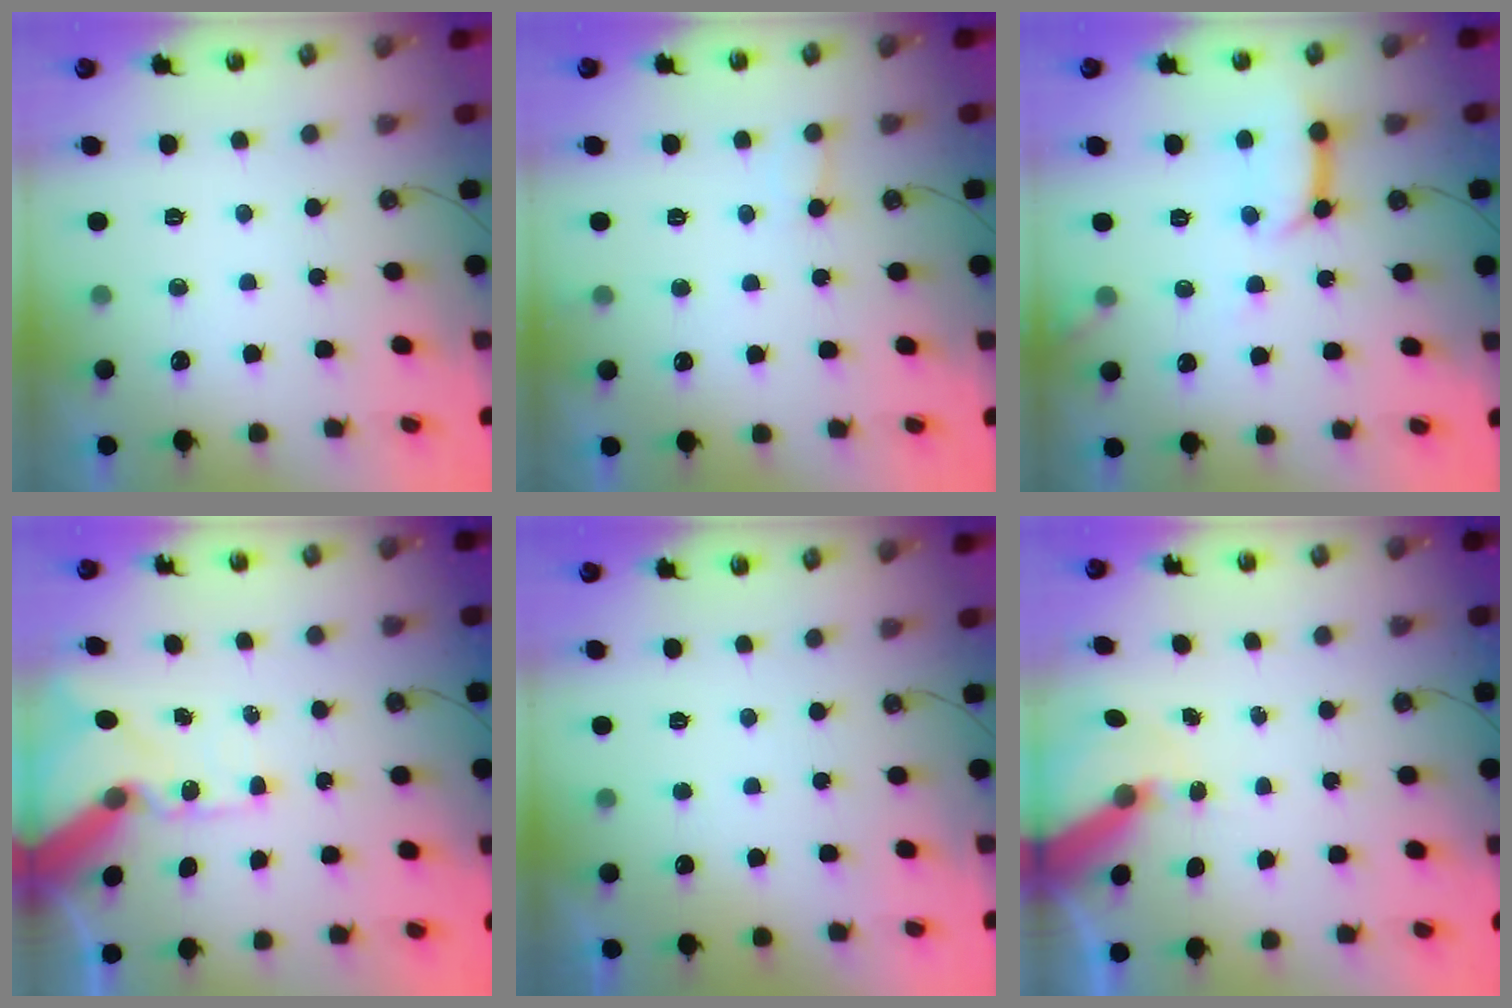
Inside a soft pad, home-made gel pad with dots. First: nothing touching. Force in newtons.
{"total": 5.4, "press": 5.4, "slide": 0.5}
{"total": 11.0, "press": 11.0, "slide": 1.2}
{"total": 15.0, "press": 14.8, "slide": 2.4}
{"total": 0.0}
{"total": 8.9, "press": 8.8, "slide": 1.2}